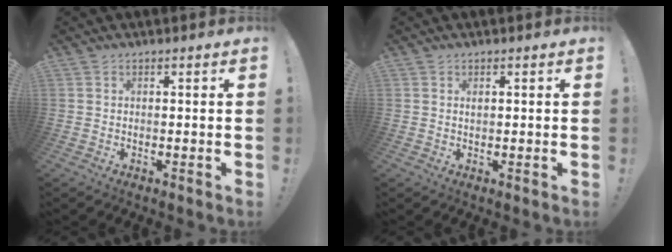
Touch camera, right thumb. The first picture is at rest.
{"total": 0.6, "force": [0.2, 0.4, 0.5], "torque": [-0.007, 0.000, 0.003]}